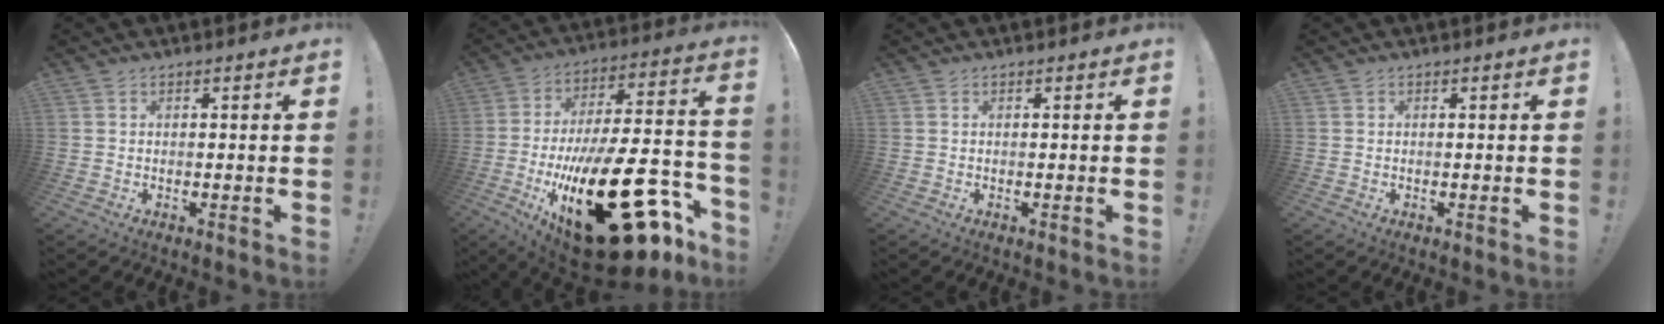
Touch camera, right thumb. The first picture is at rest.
{"total": 36.9, "force": [-13.1, 14.1, 31.5], "torque": [-0.499, 0.054, -0.187]}
{"total": 0.0}
{"total": 0.0}